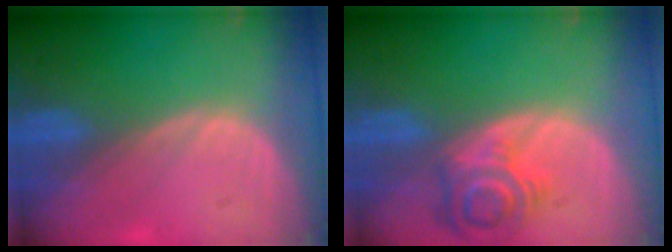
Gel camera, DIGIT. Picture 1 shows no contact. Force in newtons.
{"total": 6.9, "press": 6.4, "slide": 2.7}